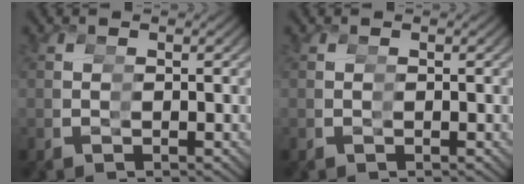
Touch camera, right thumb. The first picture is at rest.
{"total": 0.0}